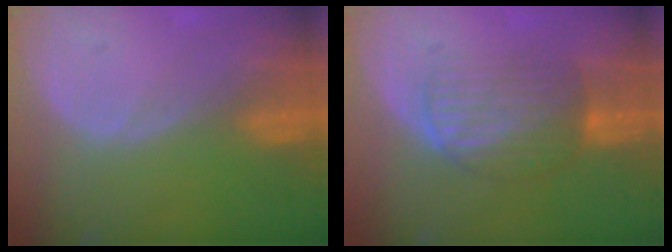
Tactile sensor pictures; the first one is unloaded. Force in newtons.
{"total": 6.7, "press": 6.4, "slide": 1.8}